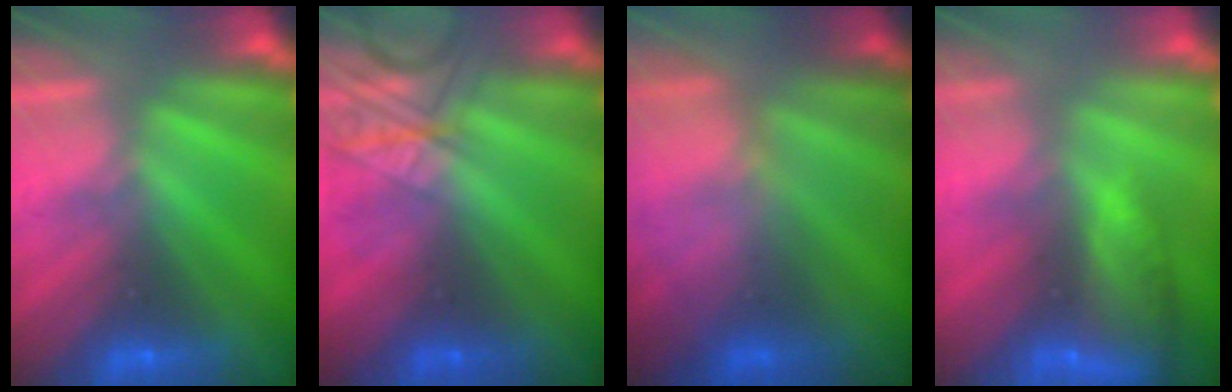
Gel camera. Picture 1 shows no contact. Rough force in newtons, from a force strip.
{"total": 2.4}
{"total": 5.7}
{"total": 7.8}